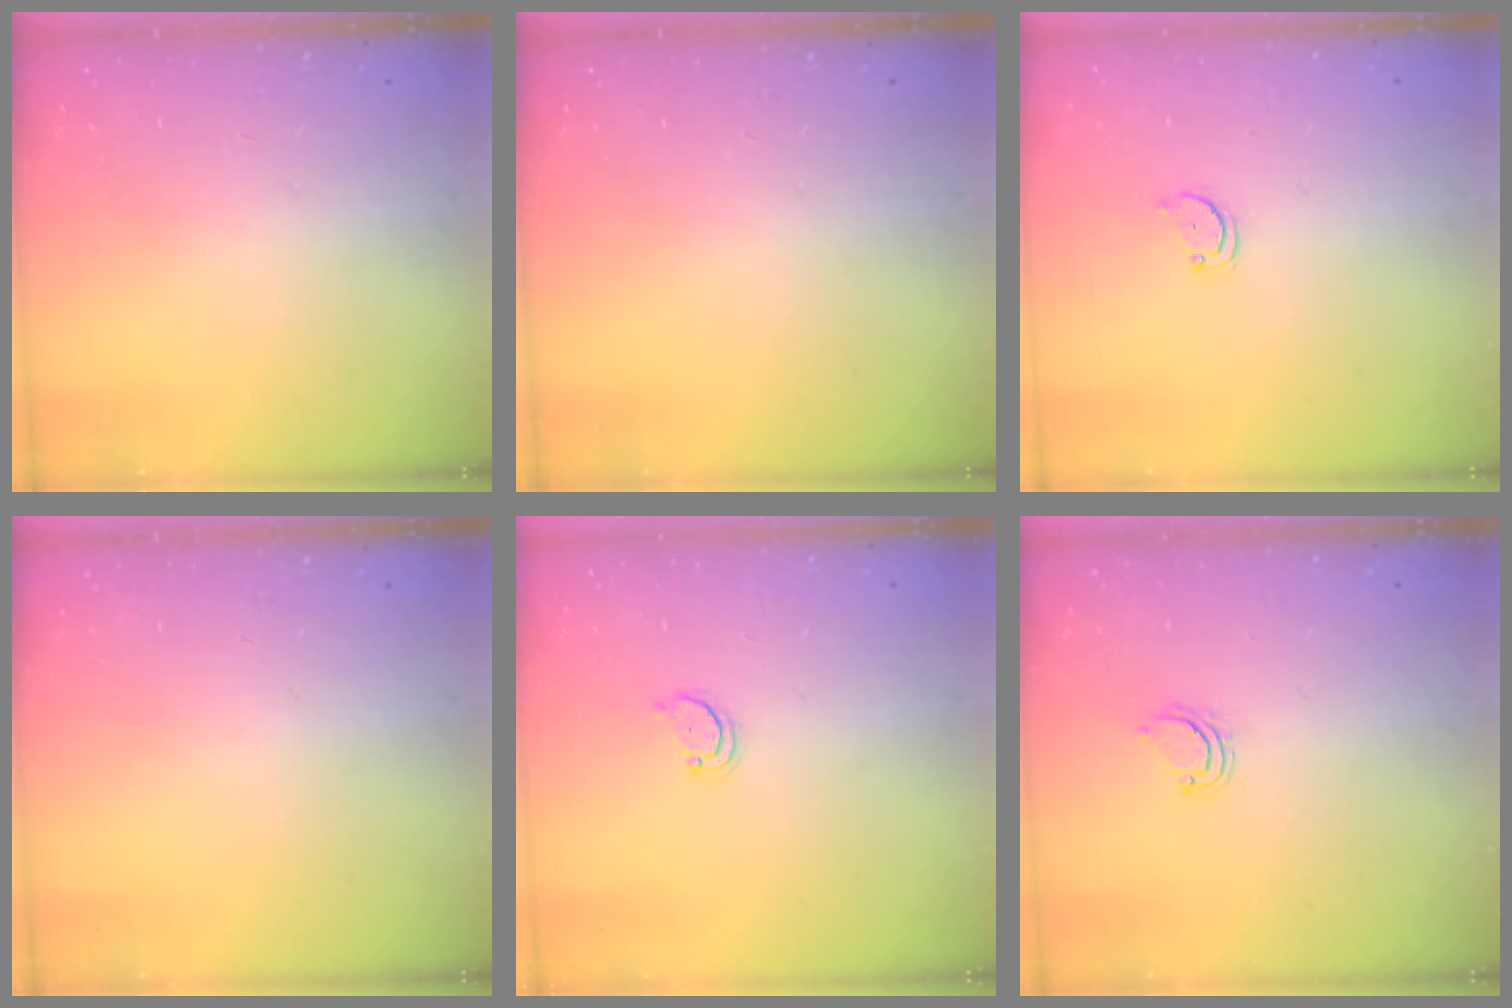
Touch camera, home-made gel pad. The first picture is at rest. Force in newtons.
{"total": 0.0}
{"total": 2.5, "press": 2.4, "slide": 0.5}
{"total": 0.0}
{"total": 2.2, "press": 2.2, "slide": 0.4}
{"total": 4.2, "press": 4.2, "slide": 0.4}